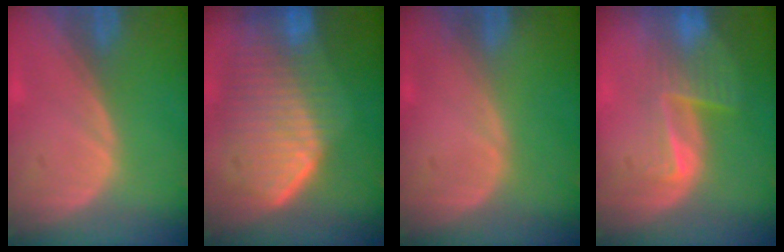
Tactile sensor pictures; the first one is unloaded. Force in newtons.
{"total": 10.9, "press": 9.5, "slide": 5.3}
{"total": 0.0}
{"total": 6.6, "press": 5.6, "slide": 3.6}